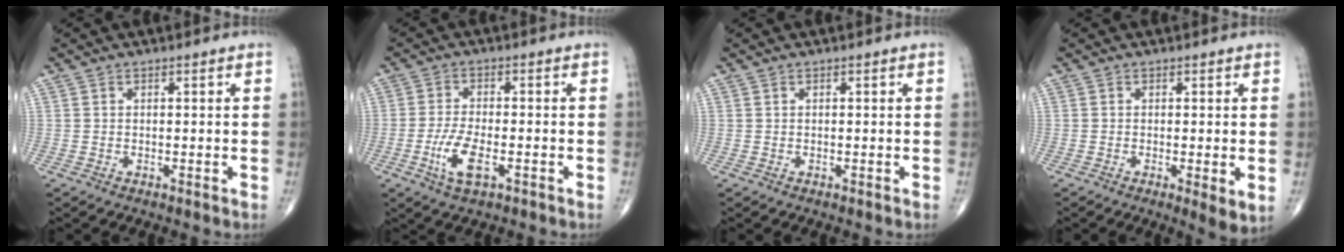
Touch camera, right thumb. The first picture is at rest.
{"total": 6.6, "force": [-2.6, 2.6, 5.5], "torque": [-0.117, 0.006, -0.047]}
{"total": 0.0}
{"total": 3.7, "force": [-0.6, 0.9, 3.6], "torque": [-0.061, -0.014, -0.015]}